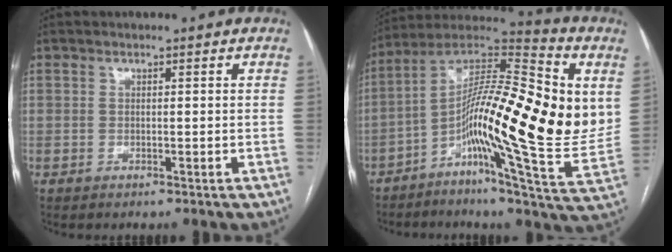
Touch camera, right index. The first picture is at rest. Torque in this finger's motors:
{"motor_torque": [2.14, 0.00, 1.05, 0.21]}